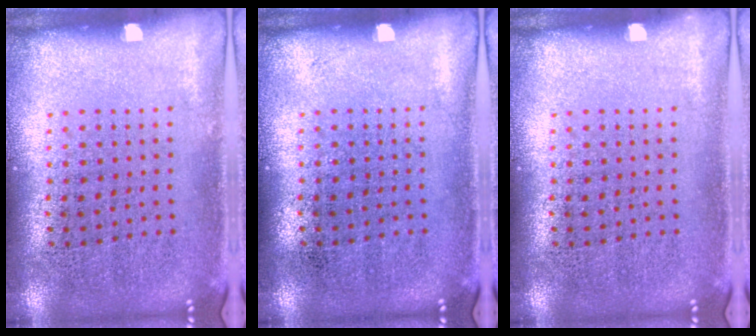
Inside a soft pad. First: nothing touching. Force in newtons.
{"total": 0.0}
{"total": 0.0}